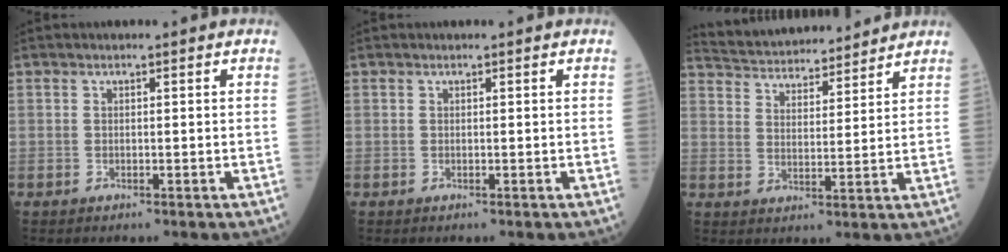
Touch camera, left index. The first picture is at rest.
{"total": 0.0}
{"total": 15.2, "force": [14.4, 2.5, 4.1], "torque": [-0.073, 0.029, 0.223]}